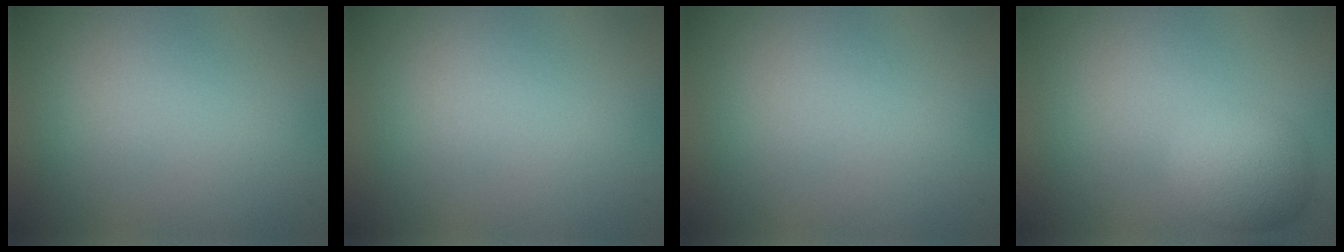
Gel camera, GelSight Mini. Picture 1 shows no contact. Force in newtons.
{"total": 0.0}
{"total": 0.0}
{"total": 3.5, "press": 3.5, "slide": 0.1}